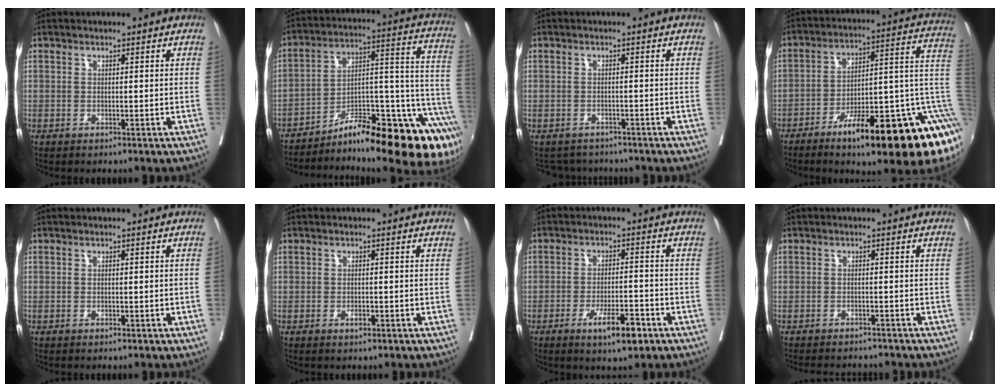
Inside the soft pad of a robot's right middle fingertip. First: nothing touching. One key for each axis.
{"total": 27.2, "fx": -19.3, "fy": 4.0, "fz": 18.7, "tx": -0.161, "ty": 0.018, "tz": -0.285}
{"total": 4.6, "fx": -4.4, "fy": 1.4, "fz": -0.2, "tx": 0.007, "ty": 0.005, "tz": -0.060}
{"total": 25.1, "fx": -9.4, "fy": 4.9, "fz": 22.8, "tx": -0.196, "ty": 0.041, "tz": -0.135}
{"total": 0.0}
{"total": 1.1, "fx": -0.6, "fy": 0.4, "fz": 0.8, "tx": -0.014, "ty": 0.000, "tz": -0.009}
{"total": 6.4, "fx": -3.6, "fy": 1.4, "fz": 5.1, "tx": -0.085, "ty": -0.005, "tz": -0.054}
{"total": 6.4, "fx": -6.2, "fy": 1.2, "fz": 1.5, "tx": -0.014, "ty": -0.006, "tz": -0.082}